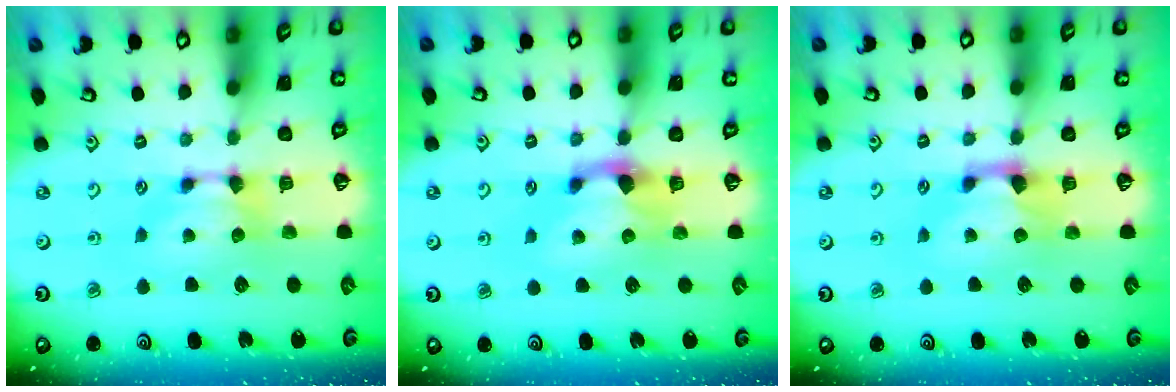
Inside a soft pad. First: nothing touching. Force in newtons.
{"total": 2.0, "press": 1.5, "slide": 1.4}
{"total": 1.6, "press": 0.9, "slide": 1.3}